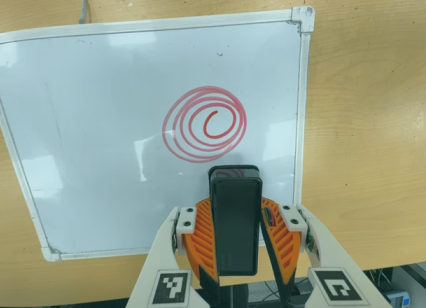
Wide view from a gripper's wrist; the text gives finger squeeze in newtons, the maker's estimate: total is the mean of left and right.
{"total": 7.9, "left": 6.3, "right": 9.5}